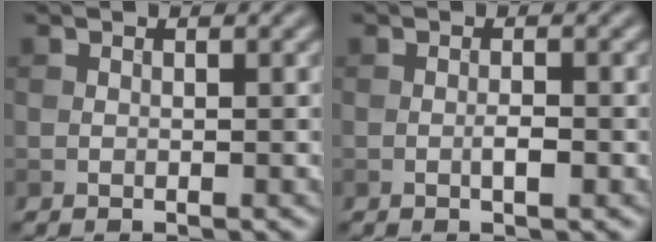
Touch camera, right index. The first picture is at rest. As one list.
[{"total": 1.3, "force": [-0.4, 0.2, 1.2], "torque": [-0.021, 0.000, -0.008]}]